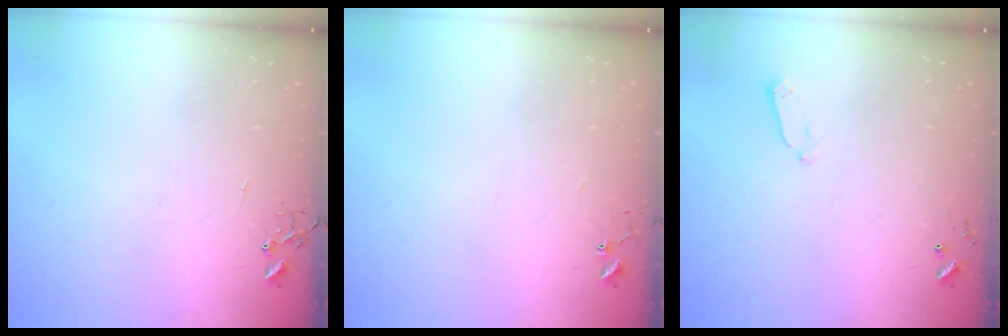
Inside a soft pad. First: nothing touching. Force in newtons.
{"total": 5.2, "press": 5.2, "slide": 0.4}
{"total": 2.9, "press": 2.9, "slide": 0.4}